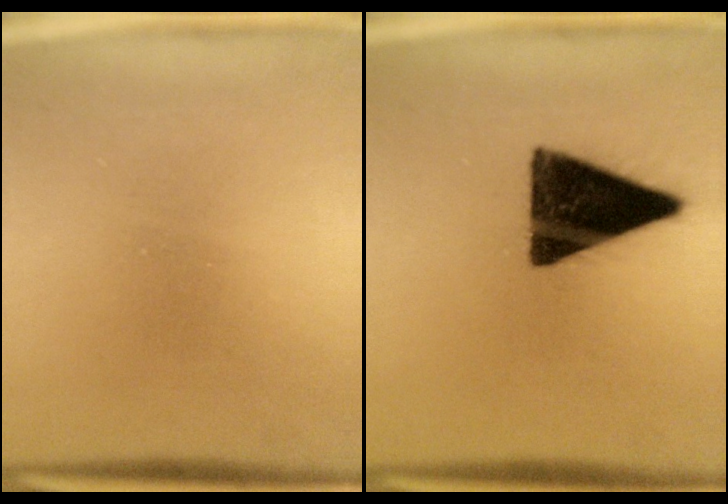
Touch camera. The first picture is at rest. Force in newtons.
{"total": 15.4}